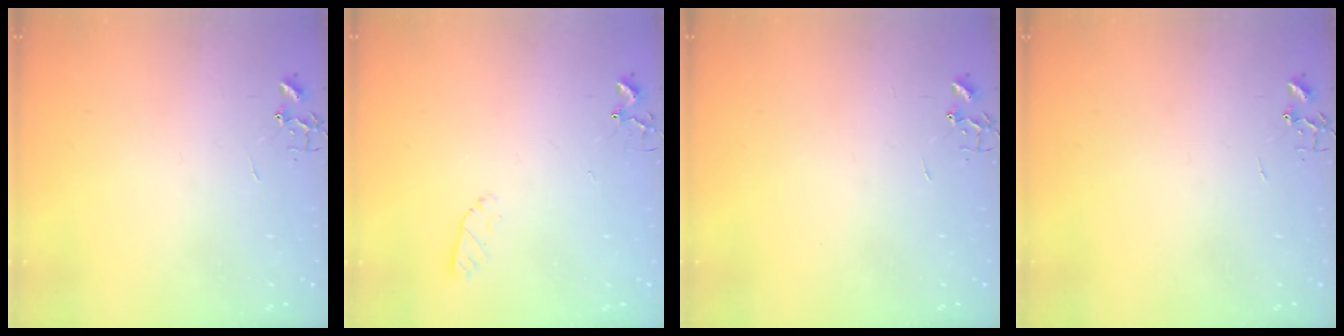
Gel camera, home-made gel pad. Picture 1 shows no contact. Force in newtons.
{"total": 3.5, "press": 3.4, "slide": 0.5}
{"total": 0.0}
{"total": 0.0}